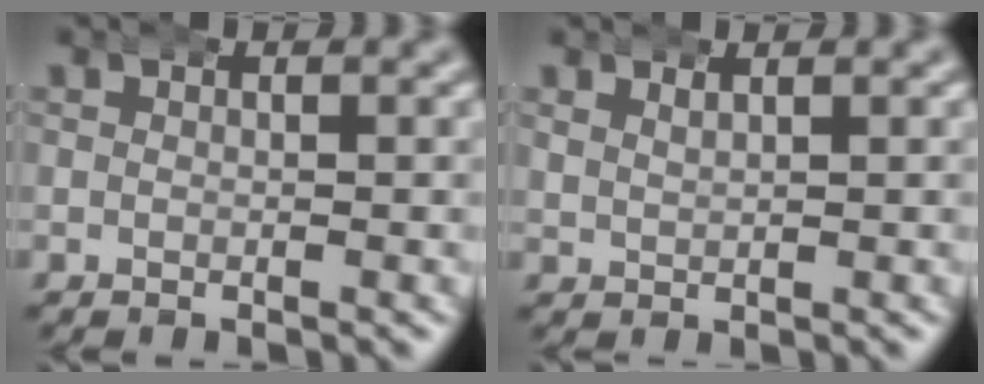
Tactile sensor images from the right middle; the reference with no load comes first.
{"total": 0.9, "force": [0.9, 0.2, 0.2], "torque": [0.001, 0.003, 0.019]}